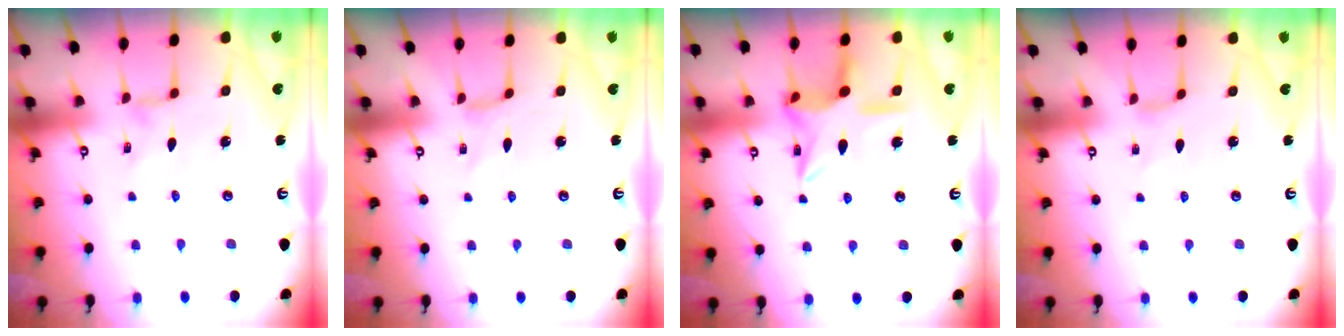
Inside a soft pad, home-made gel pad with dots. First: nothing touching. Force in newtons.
{"total": 0.0}
{"total": 14.8, "press": 14.7, "slide": 1.2}
{"total": 1.4, "press": 1.4, "slide": 0.3}